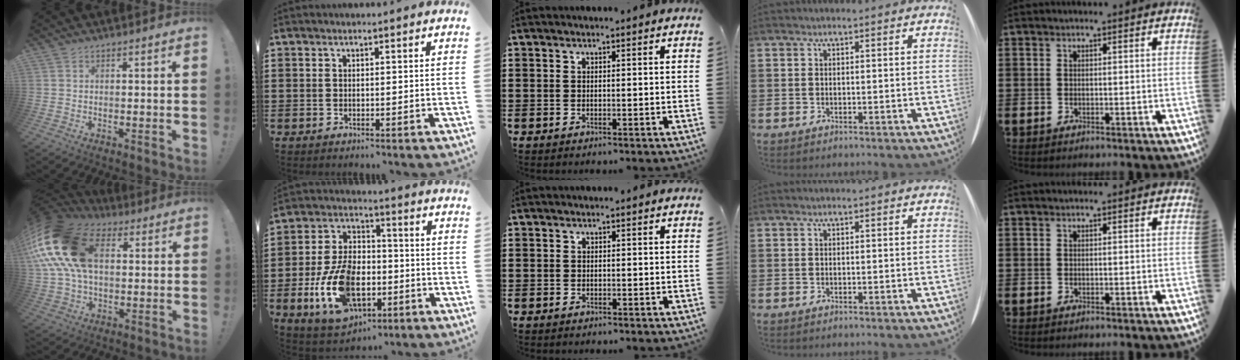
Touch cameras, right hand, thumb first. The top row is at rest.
{"thumb": {"total": 24.2, "force": [6.4, 15.7, 17.2], "torque": [-0.329, -0.004, 0.121]}, "index": {"total": 13.2, "force": [-3.9, 8.3, 9.5], "torque": [-0.217, 0.008, -0.068]}, "middle": {"total": 0.6, "force": [-0.5, 0.3, 0.0], "torque": [-0.001, 0.001, -0.010]}}